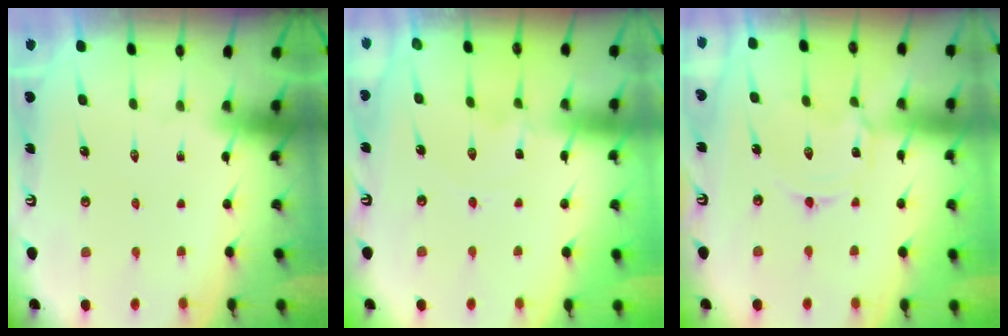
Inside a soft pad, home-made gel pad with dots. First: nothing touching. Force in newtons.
{"total": 0.0}
{"total": 1.7, "press": 1.7, "slide": 0.3}